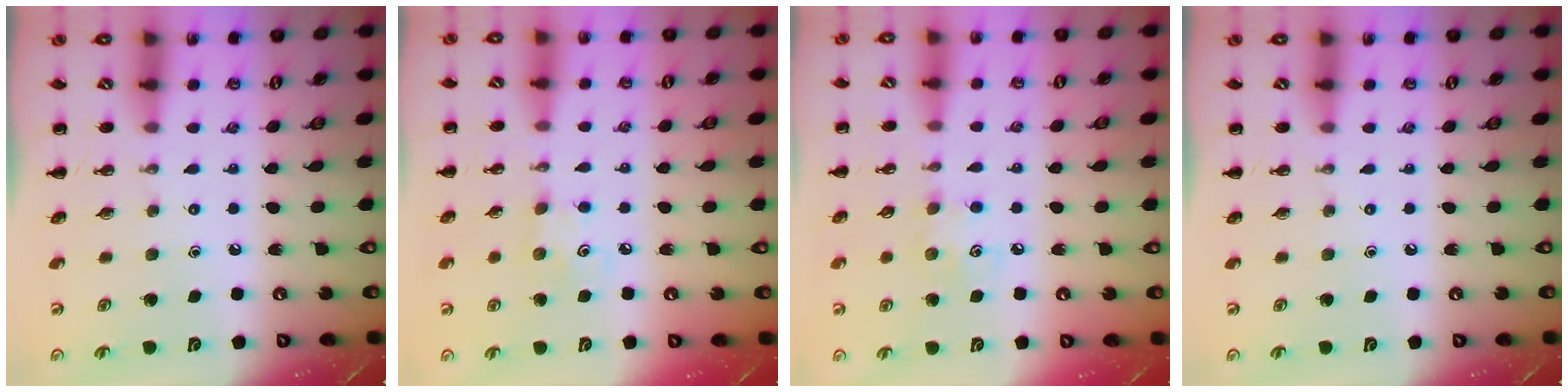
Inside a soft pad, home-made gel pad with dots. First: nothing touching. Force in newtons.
{"total": 4.5, "press": 4.3, "slide": 1.2}
{"total": 5.0, "press": 4.9, "slide": 0.9}
{"total": 0.0}